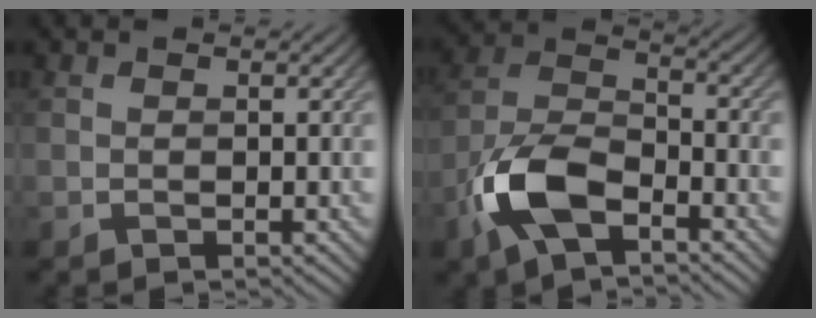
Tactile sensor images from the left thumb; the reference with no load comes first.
{"total": 9.8, "force": [-5.3, 4.5, 6.9], "torque": [-0.155, 0.000, -0.120]}